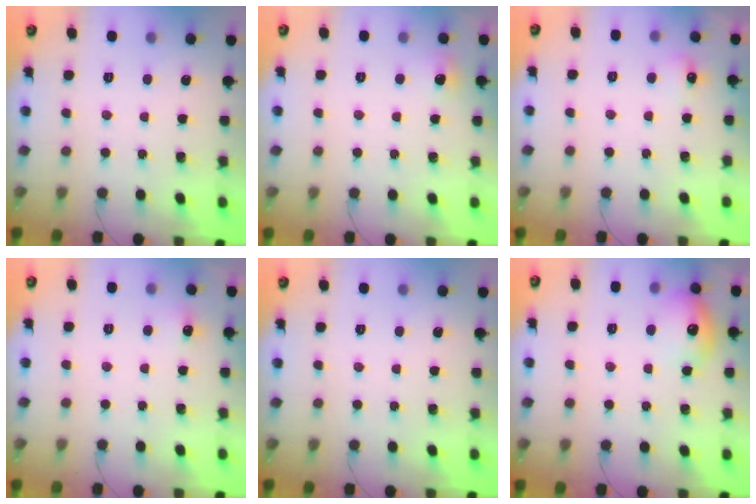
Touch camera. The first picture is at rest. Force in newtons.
{"total": 6.3, "press": 4.2, "slide": 4.7}
{"total": 4.4, "press": 4.2, "slide": 1.2}
{"total": 3.8, "press": 3.7, "slide": 1.0}
{"total": 0.0}
{"total": 12.5, "press": 12.5, "slide": 0.7}